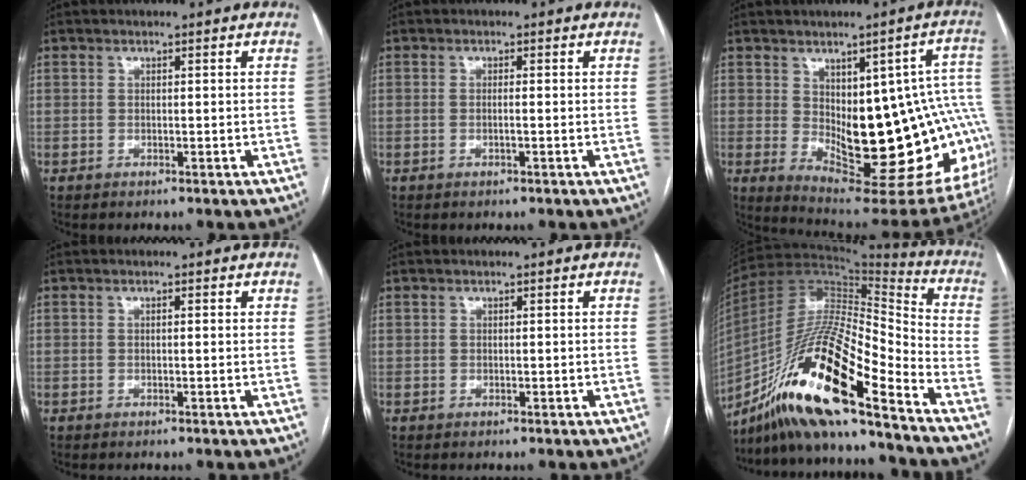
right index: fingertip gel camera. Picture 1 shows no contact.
{"total": 0.9, "force": [-0.3, 0.0, 0.8], "torque": [-0.017, 0.000, -0.004]}
{"total": 24.1, "force": [-1.9, 8.9, 22.3], "torque": [-0.213, 0.009, 0.000]}
{"total": 0.6, "force": [0.2, 0.1, 0.6], "torque": [-0.012, 0.002, 0.001]}
{"total": 0.0}
{"total": 20.6, "force": [-13.2, 2.2, 15.7], "torque": [-0.313, -0.018, -0.242]}